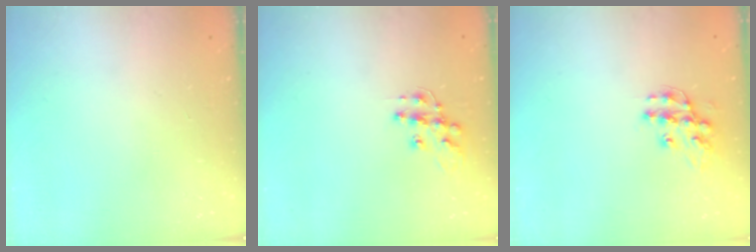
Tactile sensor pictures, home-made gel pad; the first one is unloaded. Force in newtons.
{"total": 10.7, "press": 10.7, "slide": 0.7}
{"total": 12.2, "press": 12.2, "slide": 0.9}